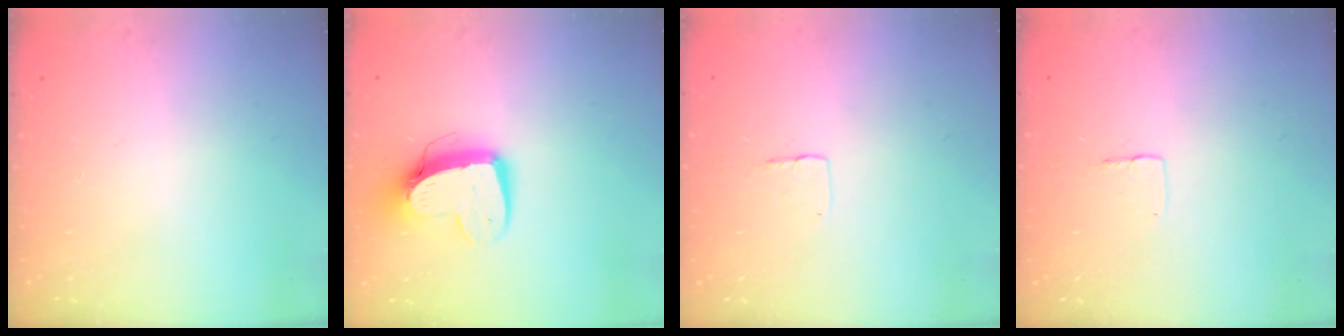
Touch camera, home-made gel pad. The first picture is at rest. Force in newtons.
{"total": 12.2, "press": 12.1, "slide": 1.3}
{"total": 2.7, "press": 2.7, "slide": 0.1}
{"total": 2.7, "press": 2.7, "slide": 0.1}